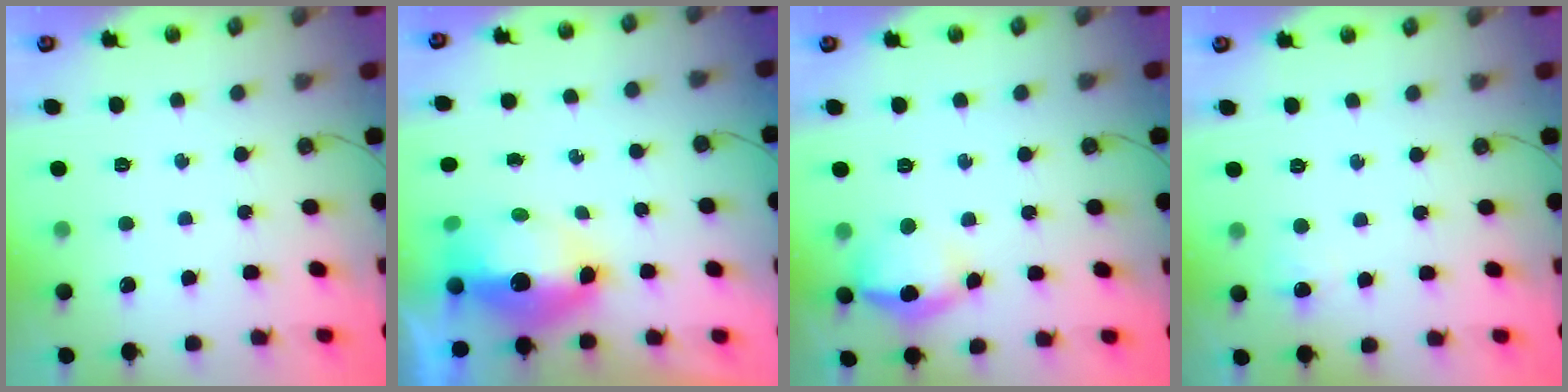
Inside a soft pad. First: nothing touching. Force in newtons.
{"total": 9.4, "press": 9.3, "slide": 1.1}
{"total": 14.7, "press": 13.0, "slide": 6.7}
{"total": 3.6, "press": 3.5, "slide": 0.7}